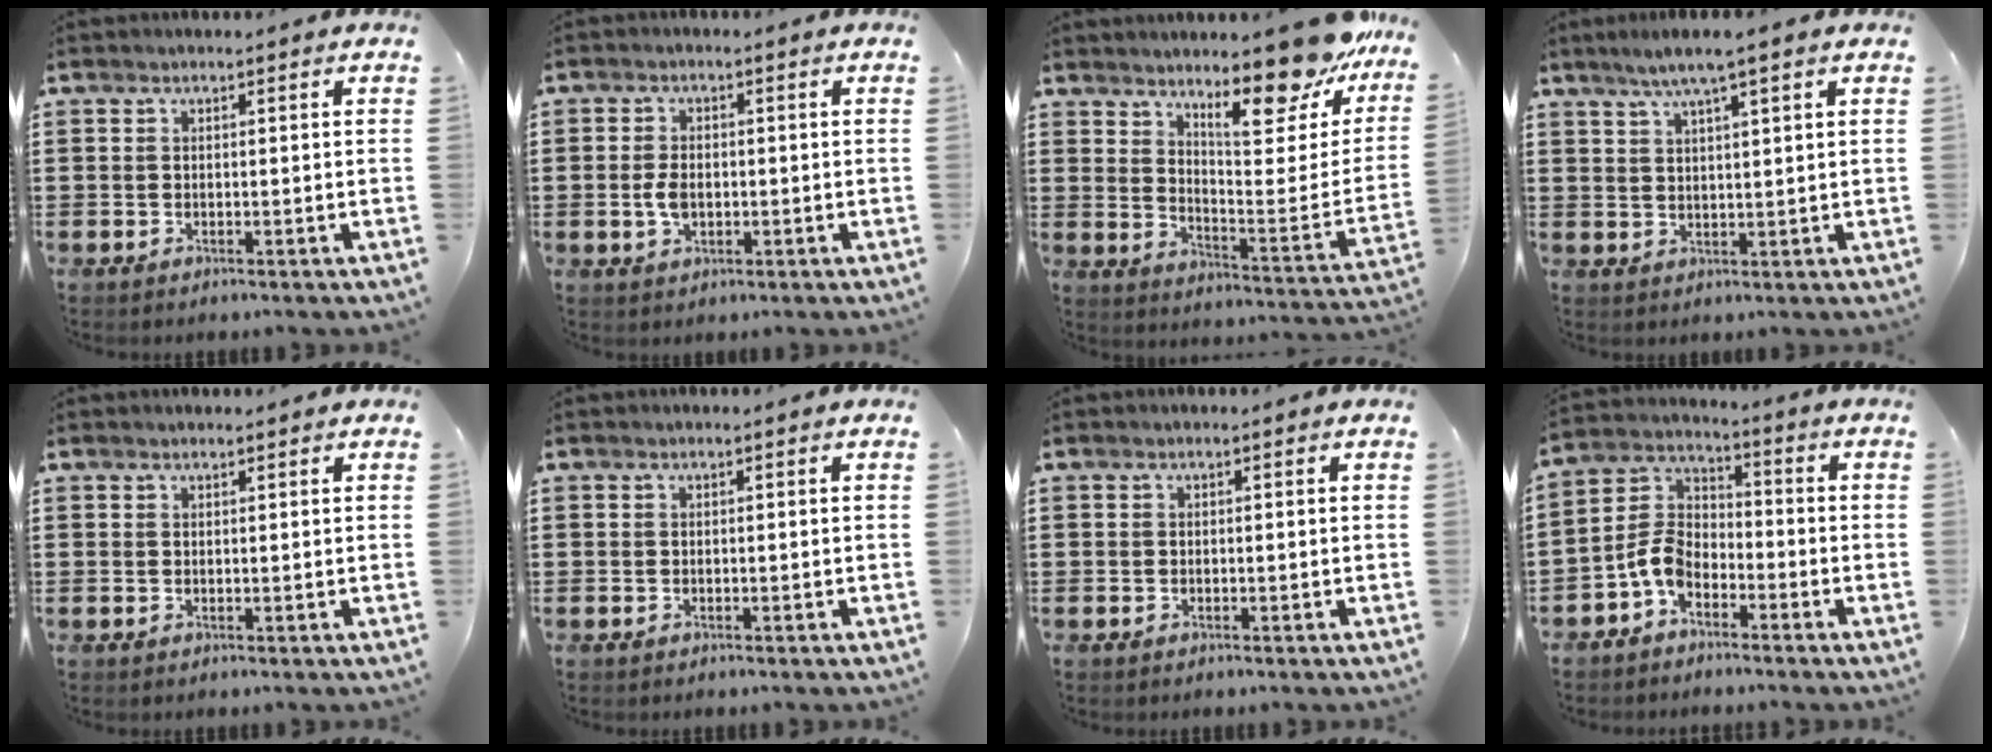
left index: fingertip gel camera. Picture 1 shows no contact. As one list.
[{"total": 3.6, "force": [-0.2, 2.1, 3.0], "torque": [-0.071, -0.002, -0.008]}, {"total": 13.6, "force": [11.2, 2.3, 7.4], "torque": [-0.116, -0.085, 0.186]}, {"total": 4.4, "force": [3.0, -0.1, 3.2], "torque": [-0.067, -0.001, 0.052]}, {"total": 0.7, "force": [0.6, 0.0, 0.3], "torque": [-0.007, -0.001, 0.013]}, {"total": 0.0}, {"total": 0.0}, {"total": 6.5, "force": [-4.0, 3.5, 3.7], "torque": [-0.103, 0.001, -0.086]}]